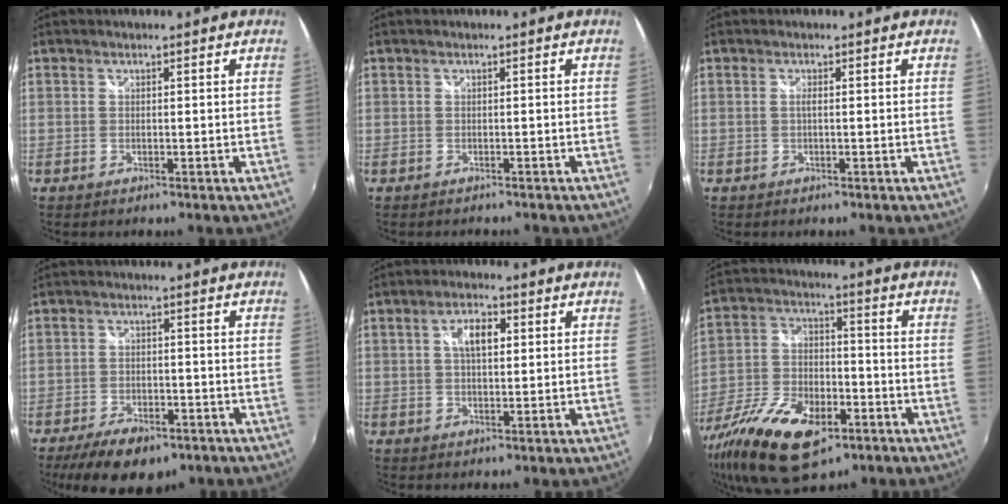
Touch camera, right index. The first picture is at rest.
{"total": 1.3, "force": [-1.1, 0.7, 0.2], "torque": [-0.007, -0.003, -0.014]}
{"total": 0.8, "force": [-0.2, -0.1, 0.8], "torque": [-0.014, 0.003, -0.004]}
{"total": 11.7, "force": [-8.0, 5.3, 6.6], "torque": [-0.152, -0.019, -0.121]}
{"total": 5.2, "force": [1.3, 2.5, 4.3], "torque": [-0.076, 0.013, 0.022]}
{"total": 19.7, "force": [-10.6, 9.4, 13.6], "torque": [-0.290, -0.040, -0.184]}